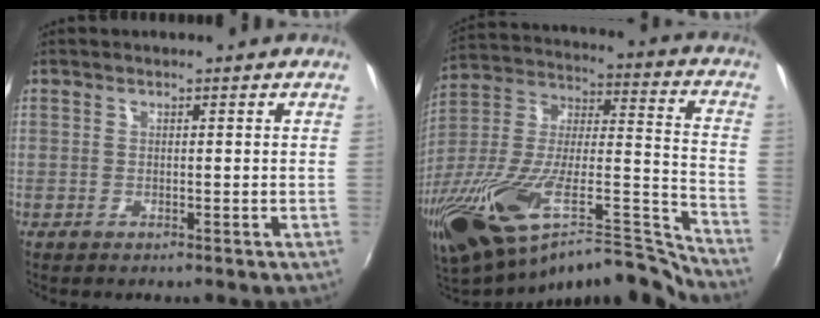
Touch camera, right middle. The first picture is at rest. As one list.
[{"total": 32.2, "force": [-23.2, 7.8, 20.9], "torque": [-0.355, -0.054, -0.370]}]